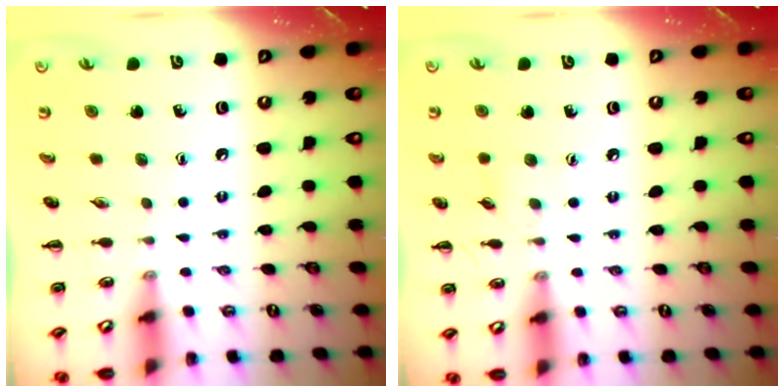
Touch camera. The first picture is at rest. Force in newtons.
{"total": 4.4, "press": 4.0, "slide": 1.8}